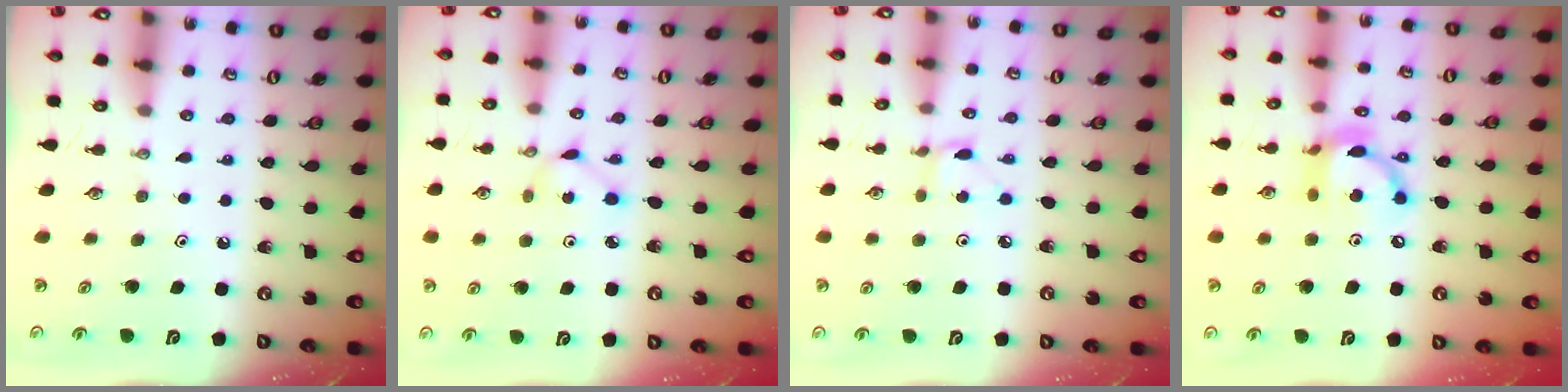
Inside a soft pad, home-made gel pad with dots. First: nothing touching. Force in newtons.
{"total": 2.8, "press": 2.8, "slide": 0.3}
{"total": 2.0, "press": 2.0, "slide": 0.2}
{"total": 12.3, "press": 12.2, "slide": 0.7}